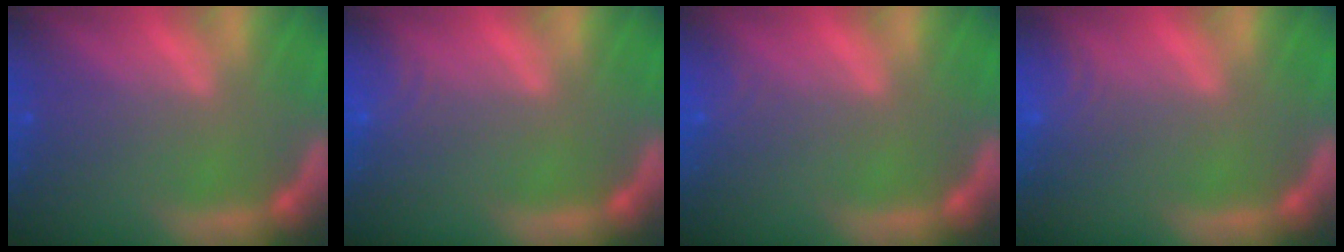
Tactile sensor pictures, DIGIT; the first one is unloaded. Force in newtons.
{"total": 3.0}
{"total": 1.4}
{"total": 3.5}